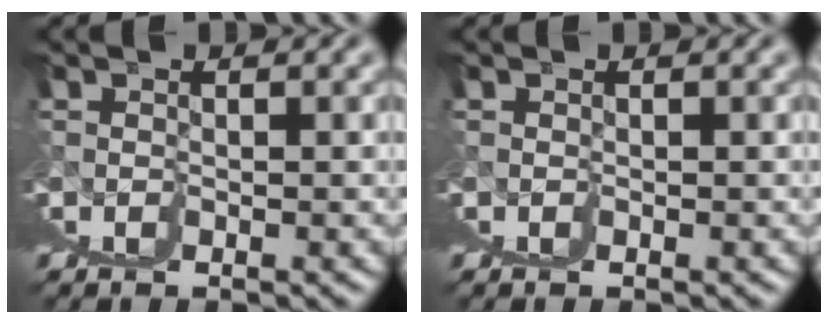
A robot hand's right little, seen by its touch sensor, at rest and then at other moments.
{"total": 0.0}